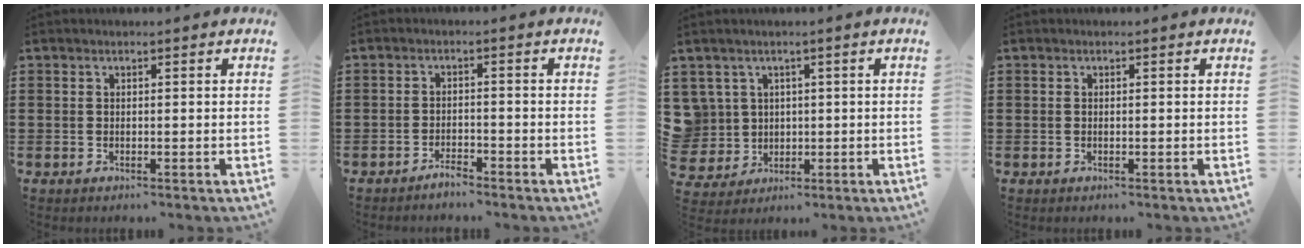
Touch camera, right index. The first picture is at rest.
{"total": 2.1, "force": [-2.0, 0.1, 0.5], "torque": [-0.015, 0.000, -0.039]}
{"total": 4.8, "force": [1.2, 4.7, 0.1], "torque": [-0.046, 0.007, 0.019]}
{"total": 0.0}